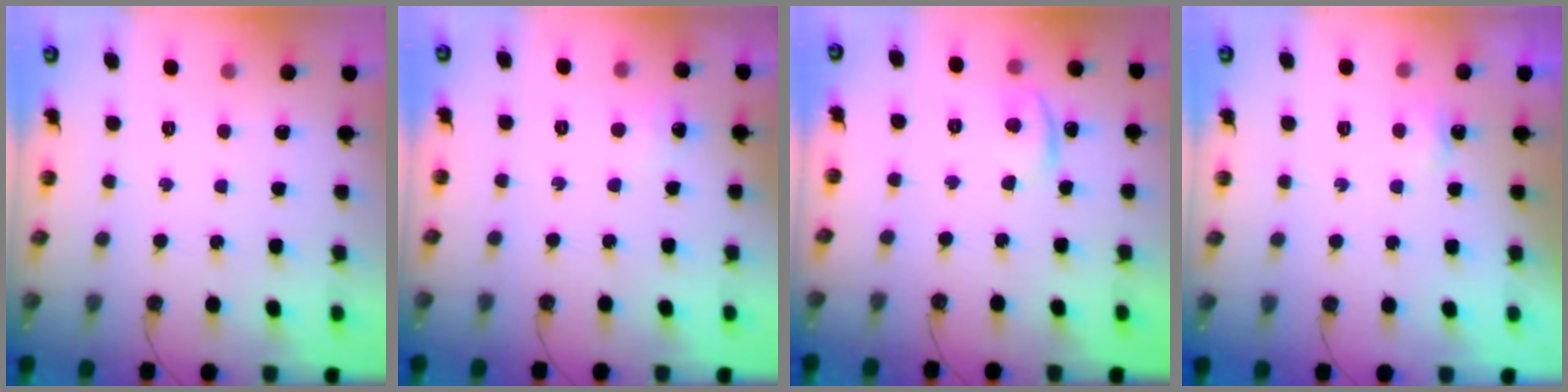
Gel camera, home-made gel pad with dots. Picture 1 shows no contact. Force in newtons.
{"total": 4.0, "press": 3.9, "slide": 0.6}
{"total": 4.4, "press": 4.4, "slide": 0.4}
{"total": 2.7, "press": 2.6, "slide": 0.5}